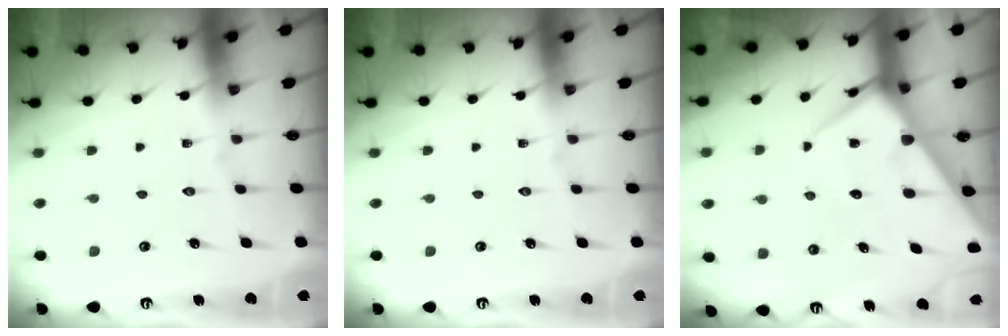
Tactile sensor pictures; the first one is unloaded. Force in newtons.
{"total": 0.0}
{"total": 6.7, "press": 6.6, "slide": 0.6}